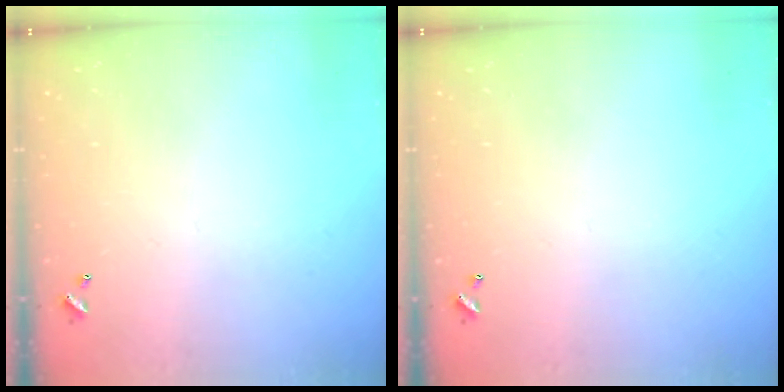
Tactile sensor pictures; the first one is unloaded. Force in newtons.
{"total": 0.0}